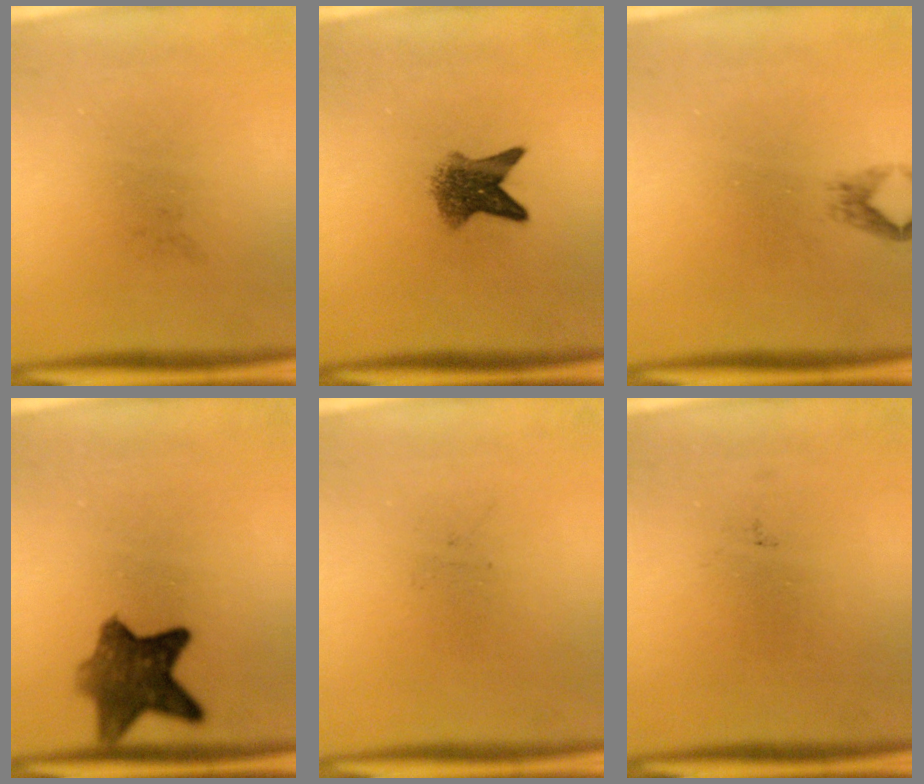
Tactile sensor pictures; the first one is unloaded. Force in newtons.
{"total": 5.2}
{"total": 1.1}
{"total": 8.3}
{"total": 0.0}
{"total": 0.0}